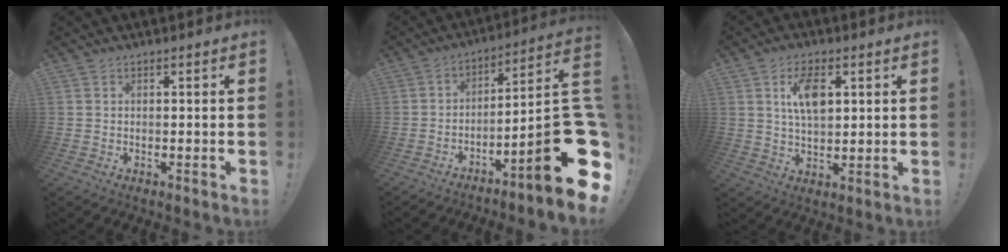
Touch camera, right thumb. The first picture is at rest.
{"total": 18.4, "force": [-6.6, 1.6, 17.1], "torque": [-0.248, 0.015, -0.109]}
{"total": 9.2, "force": [3.1, 4.6, 7.3], "torque": [-0.115, -0.003, 0.052]}